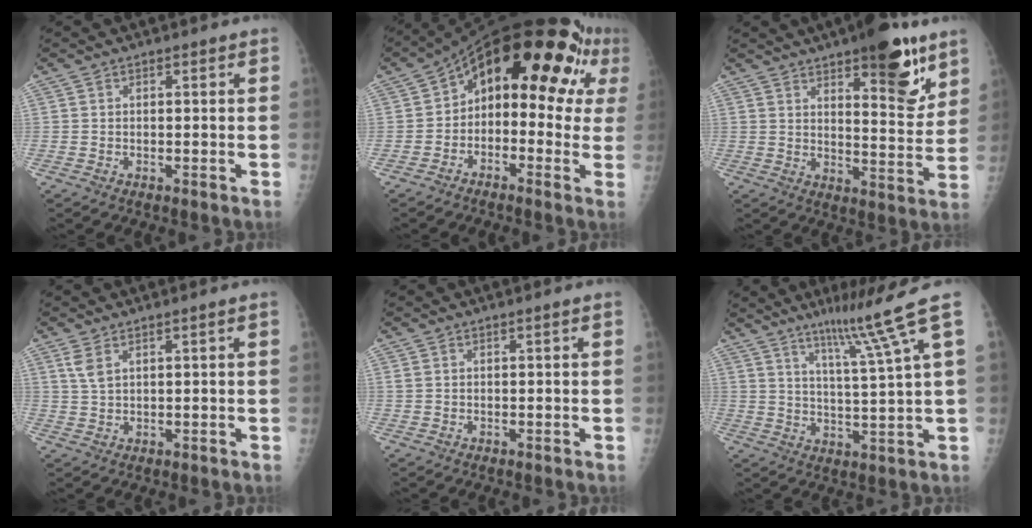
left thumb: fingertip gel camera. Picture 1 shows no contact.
{"total": 19.6, "force": [4.0, 10.4, 16.2], "torque": [-0.177, 0.039, 0.038]}
{"total": 15.0, "force": [8.9, 4.9, 11.0], "torque": [-0.114, -0.053, 0.127]}
{"total": 2.9, "force": [1.6, 0.7, 2.3], "torque": [-0.055, 0.000, 0.044]}
{"total": 0.6, "force": [0.3, 0.0, 0.5], "torque": [-0.017, 0.003, 0.010]}
{"total": 10.3, "force": [6.1, -1.8, 8.1], "torque": [-0.122, -0.041, 0.101]}